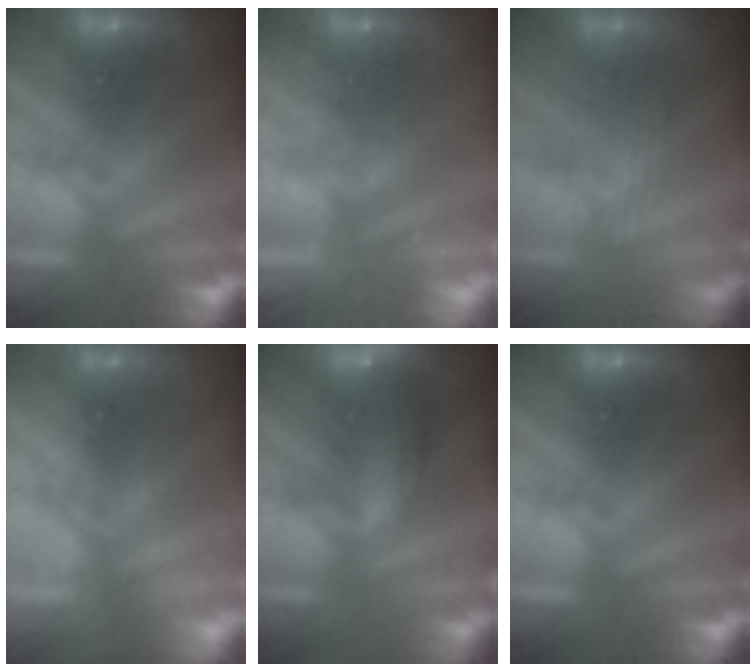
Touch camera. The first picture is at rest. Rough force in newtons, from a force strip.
{"total": 2.4}
{"total": 3.0}
{"total": 2.2}
{"total": 7.3}
{"total": 0.0}